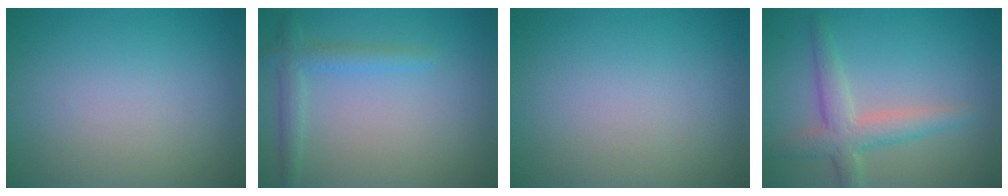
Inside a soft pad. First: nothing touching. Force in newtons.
{"total": 2.3, "press": 2.3, "slide": 0.2}
{"total": 0.0}
{"total": 3.8, "press": 3.8, "slide": 0.2}